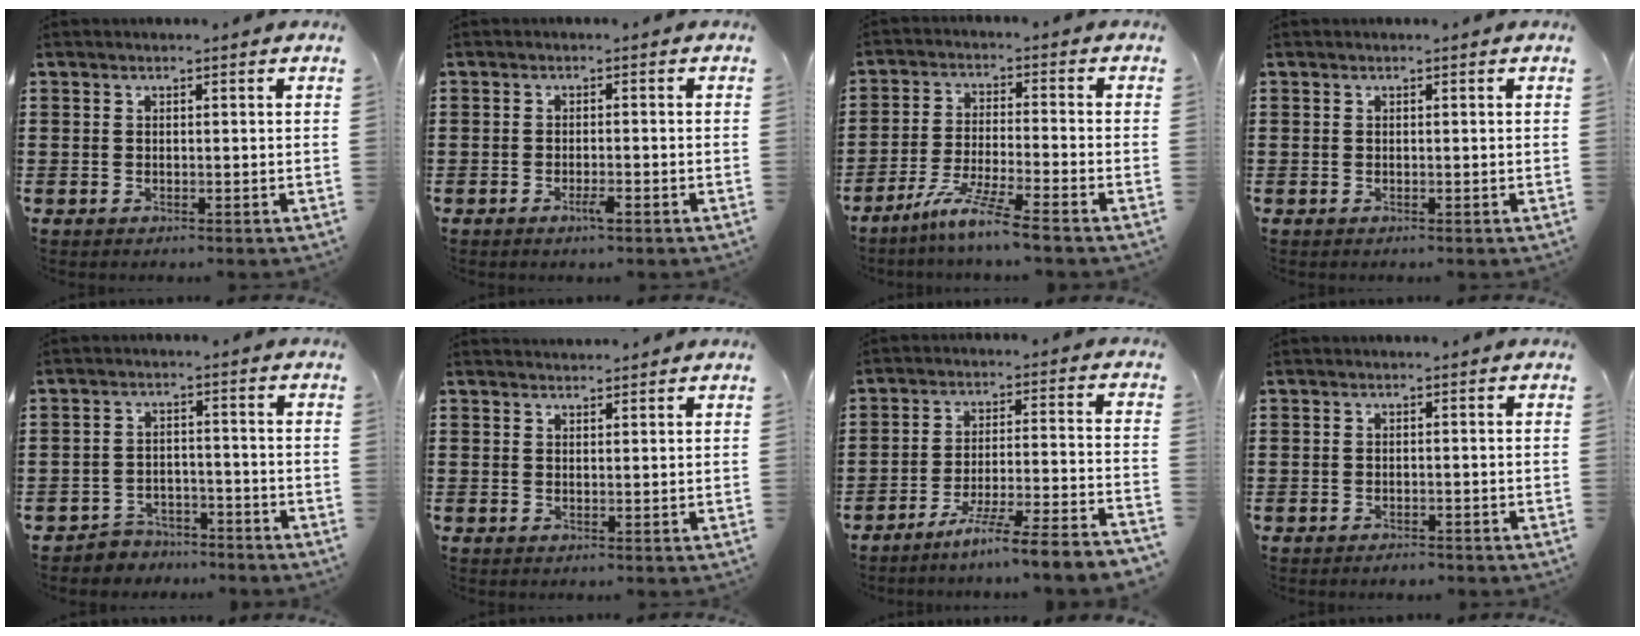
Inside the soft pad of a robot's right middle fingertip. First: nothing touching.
{"total": 1.9, "force": [-1.1, 0.3, 1.5], "torque": [-0.027, -0.002, -0.019]}
{"total": 7.5, "force": [-6.1, -0.5, 4.3], "torque": [-0.086, -0.016, -0.115]}
{"total": 0.0}
{"total": 3.8, "force": [-3.7, 0.8, -0.2], "torque": [-0.007, 0.000, -0.079]}
{"total": 1.3, "force": [1.3, 0.2, 0.1], "torque": [0.002, -0.004, 0.023]}
{"total": 7.6, "force": [-6.6, -1.4, 3.4], "torque": [-0.056, -0.018, -0.129]}
{"total": 1.1, "force": [-1.1, 0.1, 0.1], "torque": [-0.006, -0.003, -0.021]}